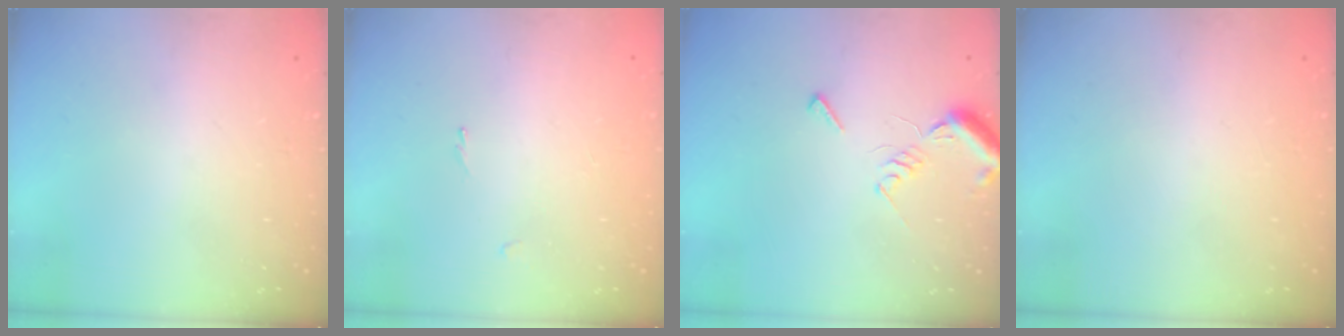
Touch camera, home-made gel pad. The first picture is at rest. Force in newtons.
{"total": 0.7, "press": 0.5, "slide": 0.4}
{"total": 7.2, "press": 7.2, "slide": 0.7}
{"total": 1.9, "press": 1.9, "slide": 0.1}